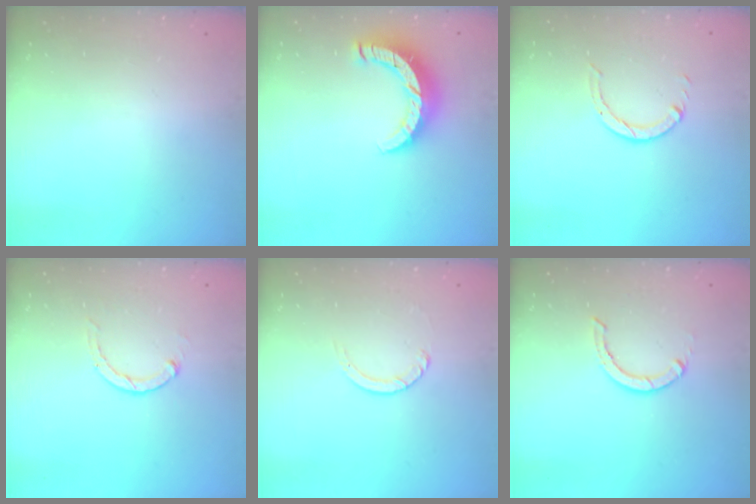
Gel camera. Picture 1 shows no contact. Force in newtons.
{"total": 9.7, "press": 9.7, "slide": 0.2}
{"total": 3.5, "press": 3.5, "slide": 0.5}
{"total": 2.8, "press": 2.8, "slide": 0.5}
{"total": 1.3, "press": 1.2, "slide": 0.2}
{"total": 2.9, "press": 2.9, "slide": 0.1}